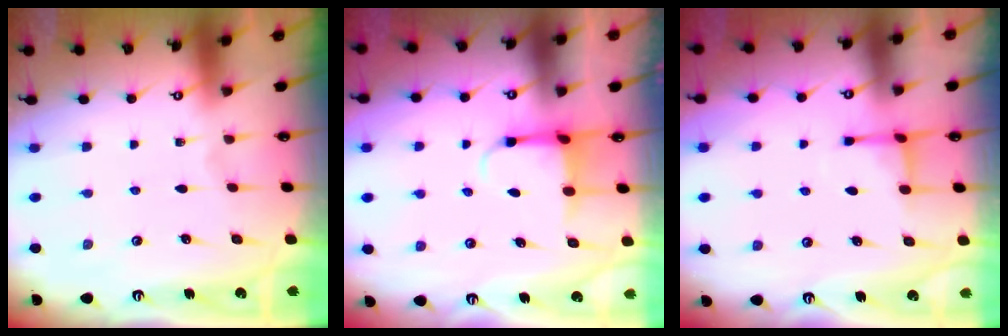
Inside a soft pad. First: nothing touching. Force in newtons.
{"total": 3.9, "press": 3.7, "slide": 1.3}
{"total": 2.8, "press": 2.7, "slide": 0.6}